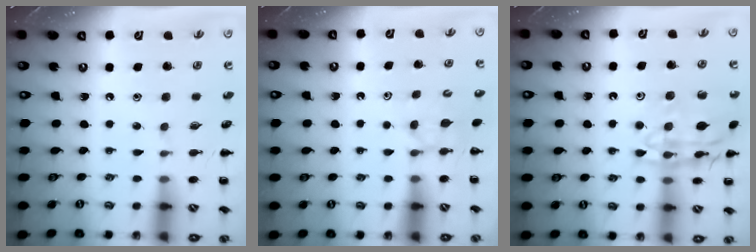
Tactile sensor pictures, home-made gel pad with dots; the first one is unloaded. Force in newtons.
{"total": 2.6, "press": 2.4, "slide": 1.1}
{"total": 16.8, "press": 16.8, "slide": 1.2}